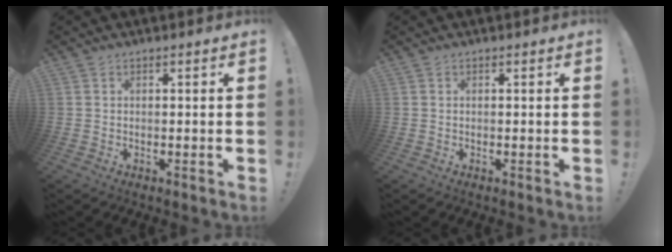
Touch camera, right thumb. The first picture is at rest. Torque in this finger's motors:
{"motor_torque": [-0.05, 0.08, -0.04, 0.02, 0.03]}